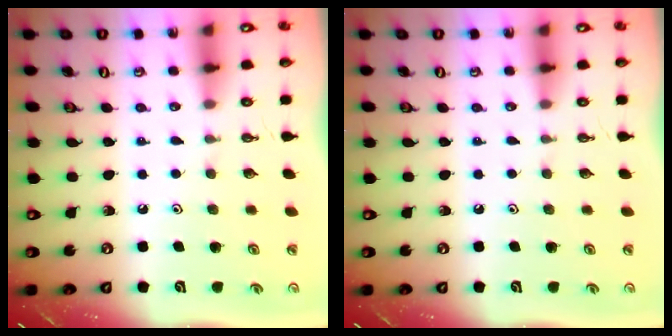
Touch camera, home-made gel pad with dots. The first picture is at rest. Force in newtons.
{"total": 0.0}